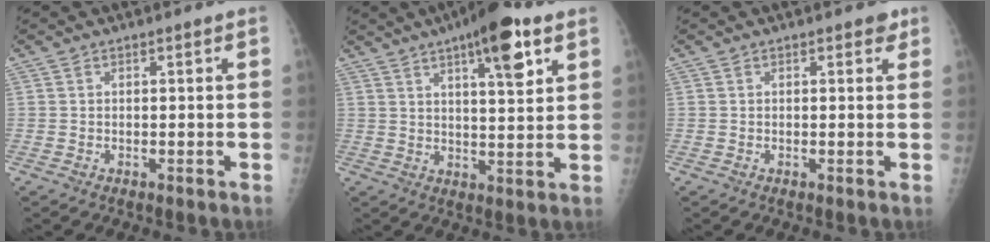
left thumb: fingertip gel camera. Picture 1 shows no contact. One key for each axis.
{"total": 12.0, "fx": 6.3, "fy": 3.2, "fz": 9.6, "tx": -0.127, "ty": -0.023, "tz": 0.090}
{"total": 1.4, "fx": 0.8, "fy": 0.8, "fz": 0.7, "tx": 0.006, "ty": -0.002, "tz": 0.005}